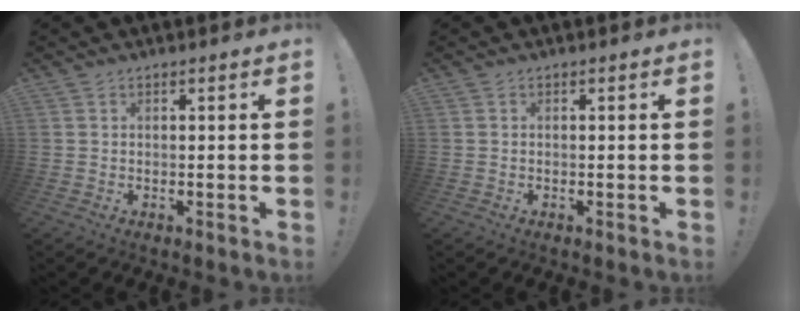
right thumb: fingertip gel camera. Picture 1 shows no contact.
{"total": 0.0}